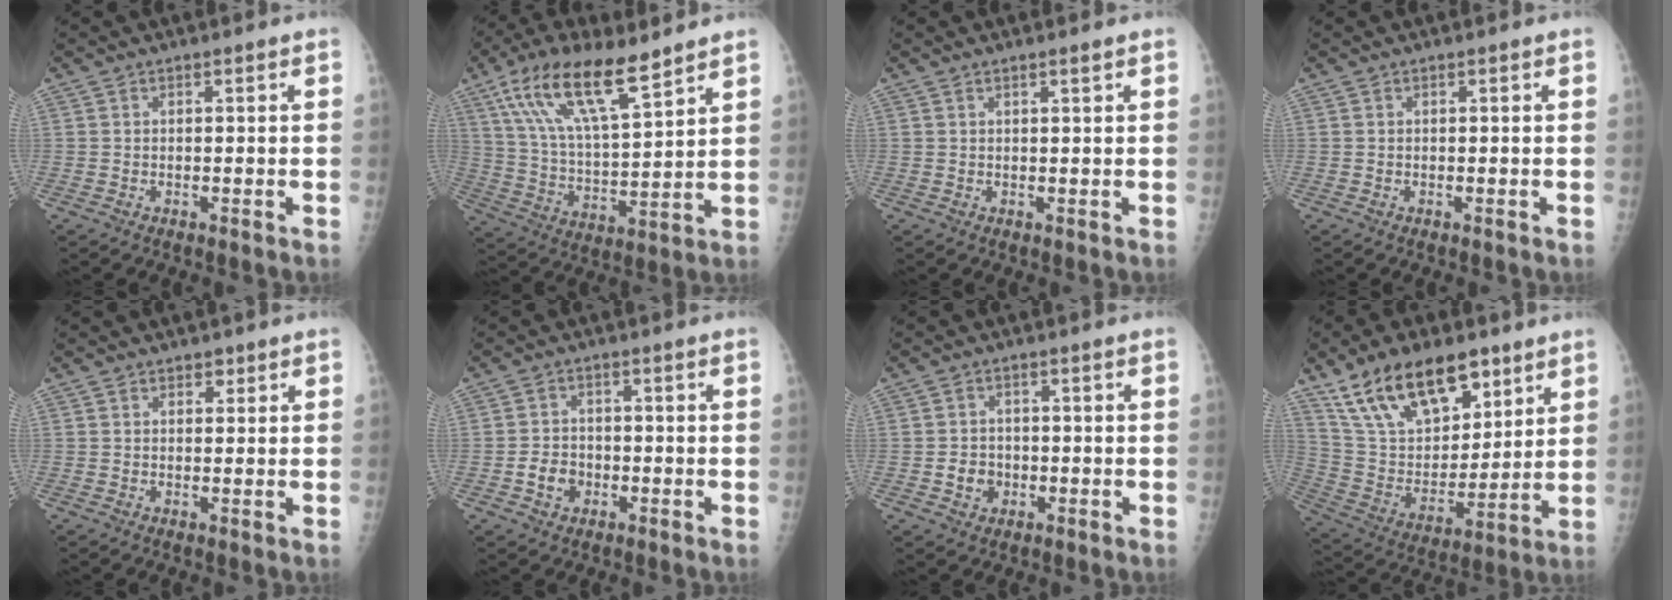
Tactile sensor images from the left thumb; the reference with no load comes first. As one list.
[{"total": 17.1, "force": [10.7, 5.4, 12.3], "torque": [-0.209, -0.040, 0.207]}, {"total": 0.9, "force": [0.6, 0.0, 0.6], "torque": [-0.009, -0.004, 0.012]}, {"total": 0.0}, {"total": 1.5, "force": [0.9, 1.1, 0.5], "torque": [0.007, -0.005, 0.011]}, {"total": 4.4, "force": [-1.5, 3.6, 2.1], "torque": [-0.021, 0.012, -0.026]}, {"total": 3.8, "force": [-1.0, 3.4, 1.5], "torque": [-0.009, 0.006, -0.014]}, {"total": 21.5, "force": [13.5, 10.9, 12.7], "torque": [-0.186, -0.043, 0.253]}]